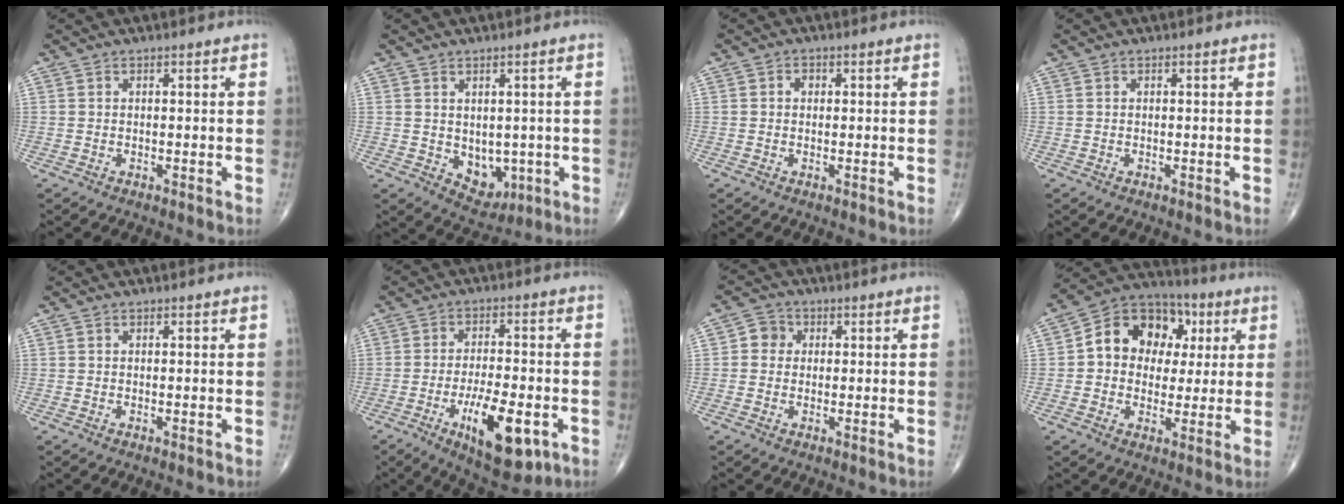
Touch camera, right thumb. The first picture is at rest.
{"total": 6.0, "force": [-0.6, 4.5, 3.9], "torque": [-0.027, -0.011, 0.012]}
{"total": 1.3, "force": [0.2, 1.1, 0.7], "torque": [-0.005, 0.003, -0.001]}
{"total": 0.0}
{"total": 0.0}
{"total": 13.8, "force": [-5.2, 5.2, 11.7], "torque": [-0.176, 0.007, -0.073]}
{"total": 3.6, "force": [0.4, 3.3, 1.2], "torque": [0.001, 0.006, -0.001]}
{"total": 14.7, "force": [2.6, 11.7, 8.5], "torque": [-0.088, 0.020, 0.033]}